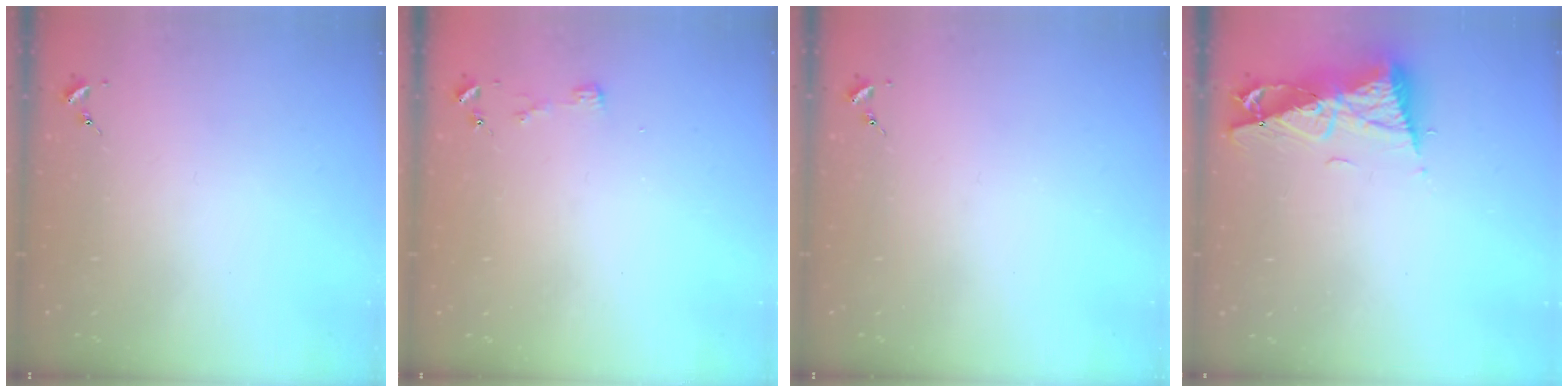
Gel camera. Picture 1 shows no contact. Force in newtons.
{"total": 3.3, "press": 3.3, "slide": 0.4}
{"total": 0.0}
{"total": 10.4, "press": 10.3, "slide": 1.4}